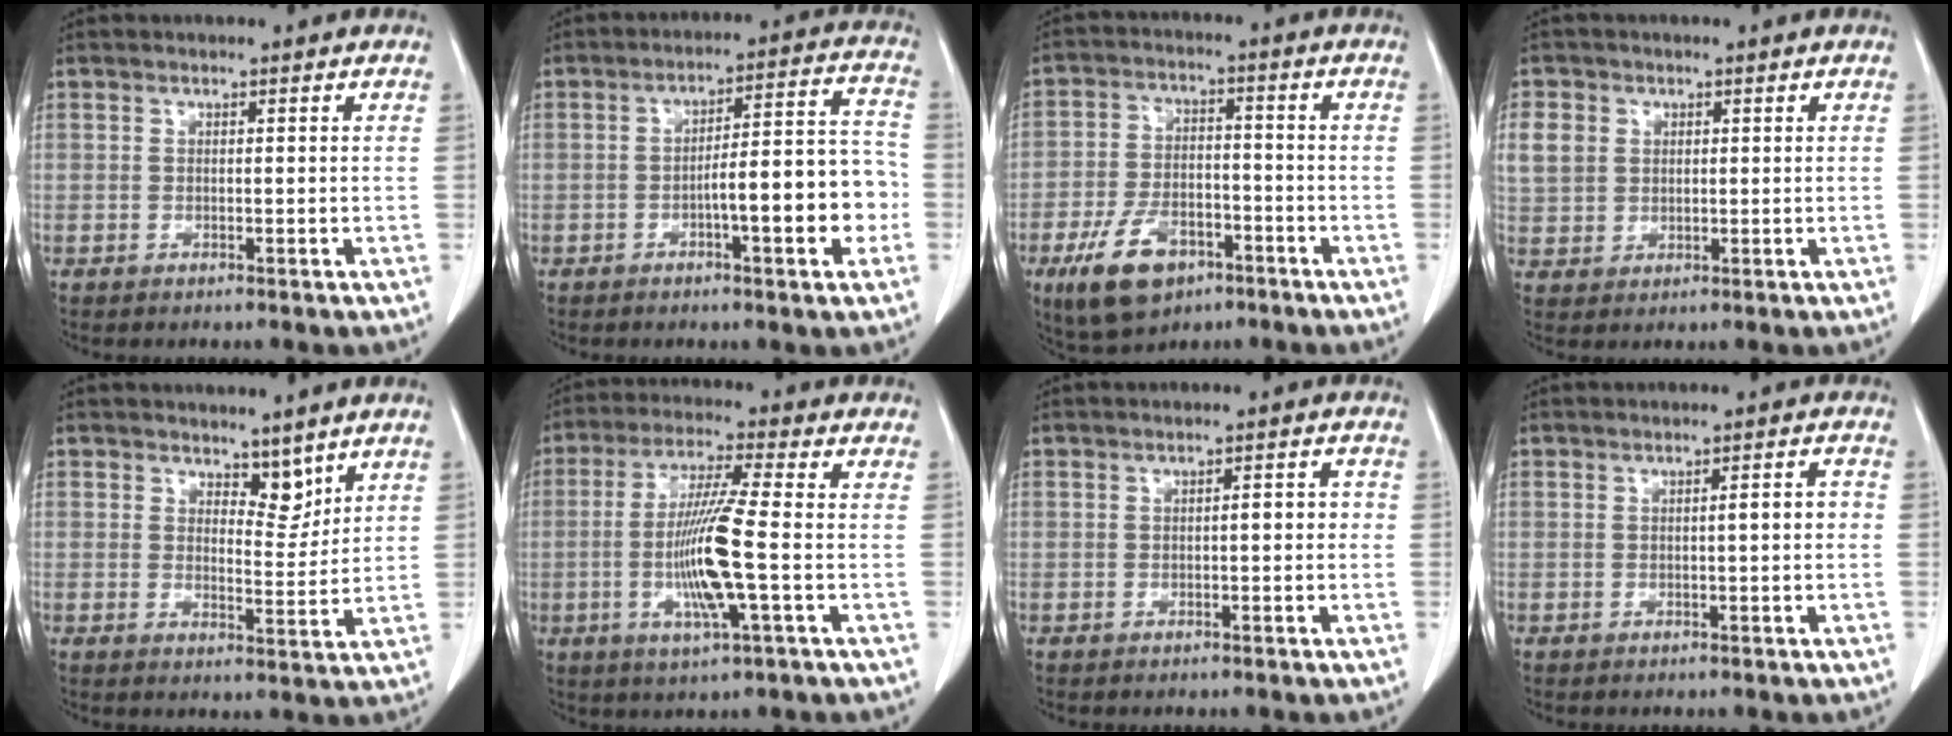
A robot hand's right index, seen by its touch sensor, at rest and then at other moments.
{"total": 11.5, "force": [-3.3, 2.1, 10.9], "torque": [-0.152, 0.031, -0.044]}
{"total": 10.8, "force": [-6.1, 6.0, 6.7], "torque": [-0.134, 0.000, -0.101]}
{"total": 8.1, "force": [2.4, 7.0, 3.3], "torque": [-0.094, 0.015, 0.054]}
{"total": 3.9, "force": [3.0, 1.7, 1.8], "torque": [-0.019, -0.009, 0.051]}
{"total": 11.4, "force": [-2.1, 0.0, 11.2], "torque": [-0.223, -0.010, -0.045]}
{"total": 2.1, "force": [-0.4, 0.7, 1.9], "torque": [-0.025, 0.008, -0.005]}
{"total": 2.2, "force": [-0.3, 0.3, 2.2], "torque": [-0.029, 0.004, -0.005]}